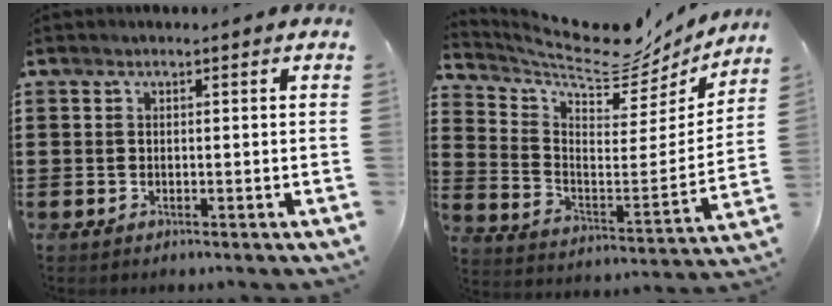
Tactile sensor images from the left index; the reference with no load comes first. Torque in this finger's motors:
{"motor_torque": [1.31, -0.83, 0.42, 0.08]}